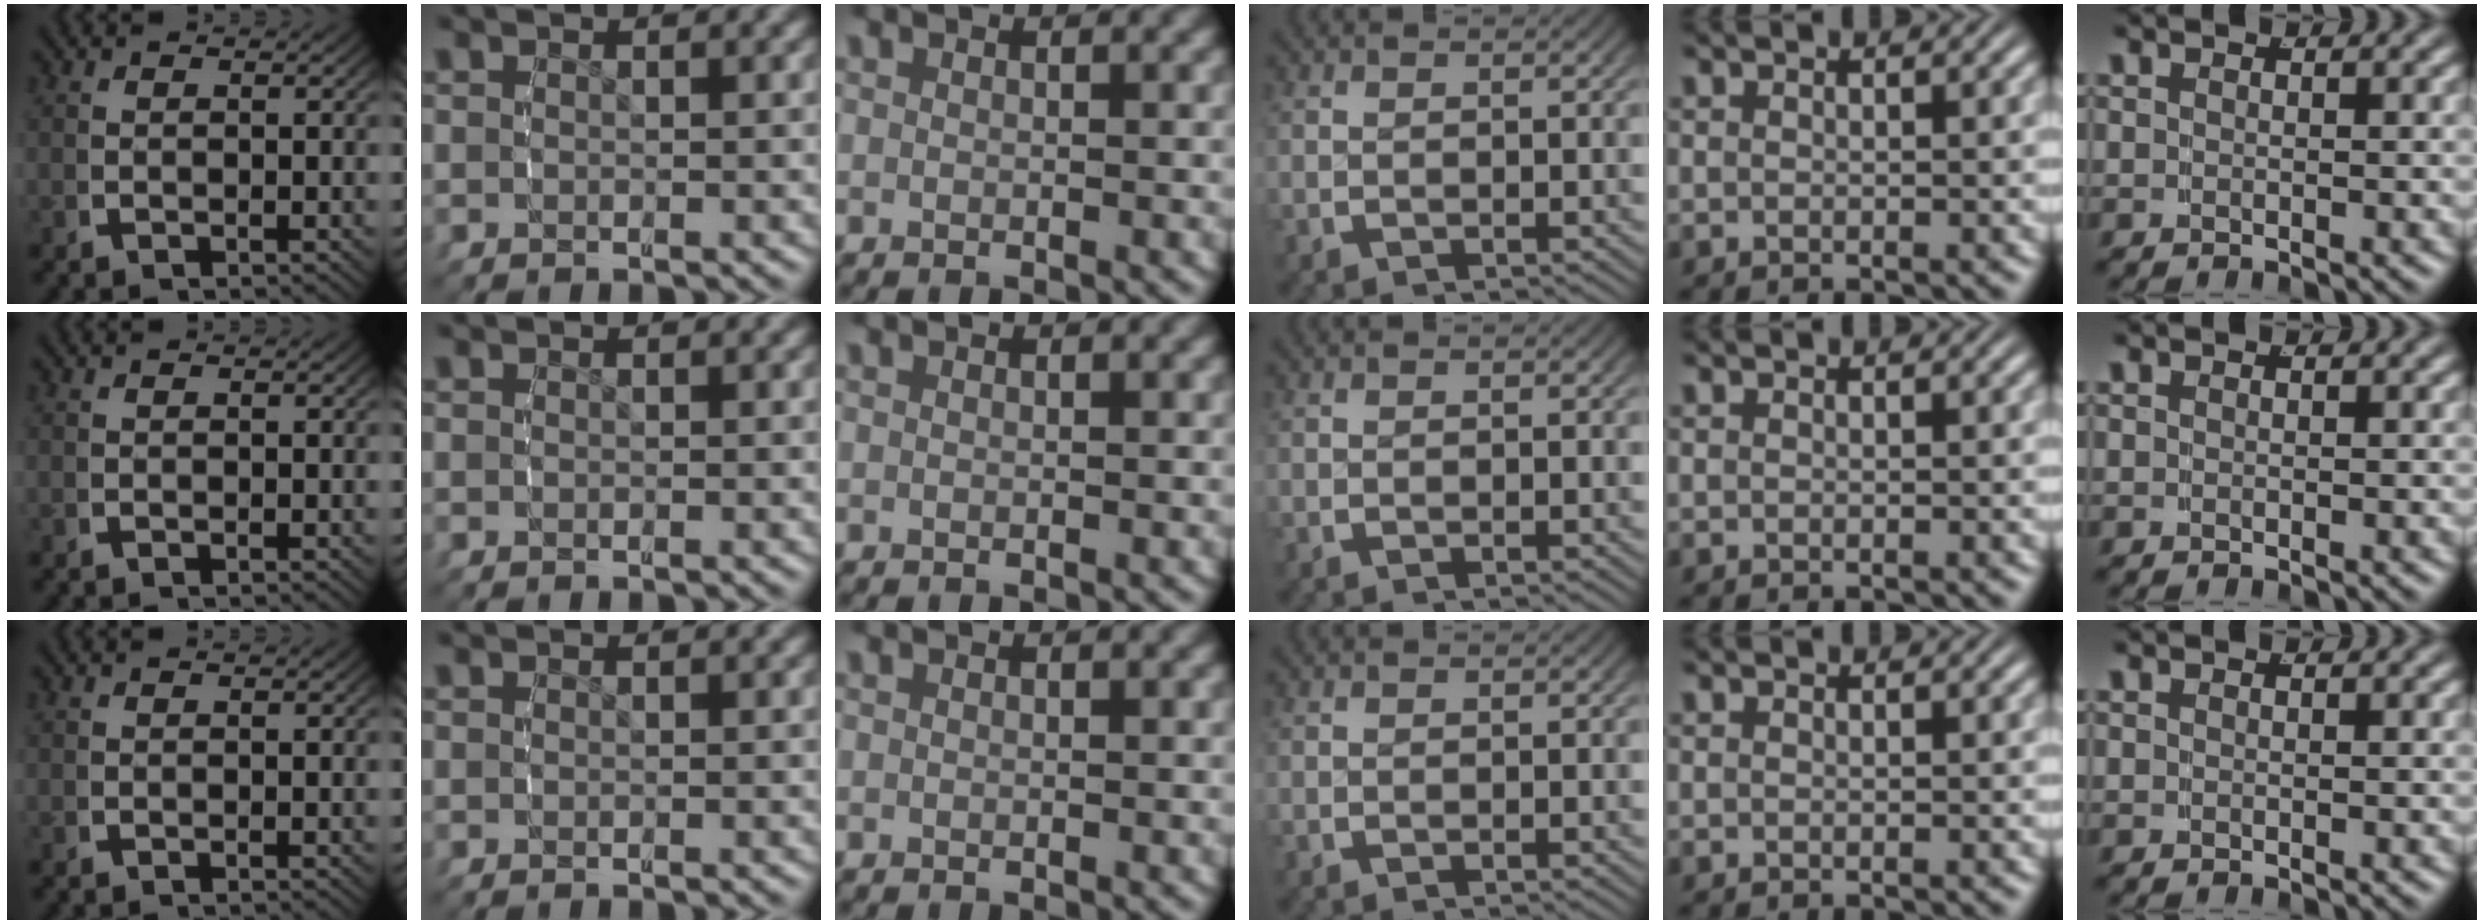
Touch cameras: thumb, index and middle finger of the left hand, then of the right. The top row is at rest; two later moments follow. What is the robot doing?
{"motion": "reach", "object": "shorts"}